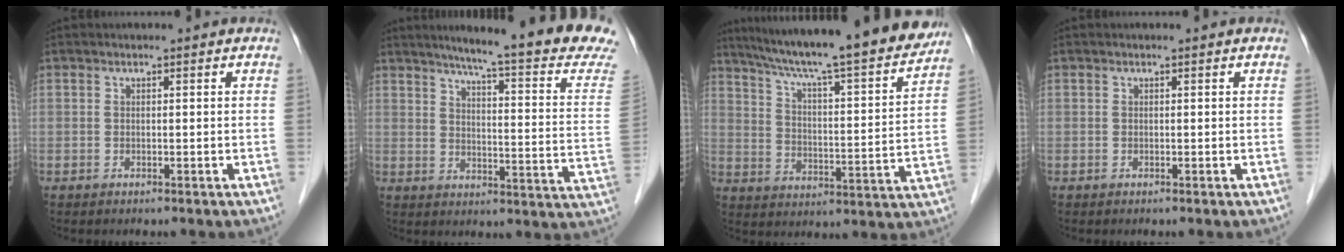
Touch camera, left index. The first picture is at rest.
{"total": 21.7, "force": [18.2, -0.5, 11.8], "torque": [-0.158, -0.065, 0.216]}
{"total": 23.6, "force": [20.8, 0.9, 11.2], "torque": [-0.181, -0.024, 0.291]}
{"total": 0.0}